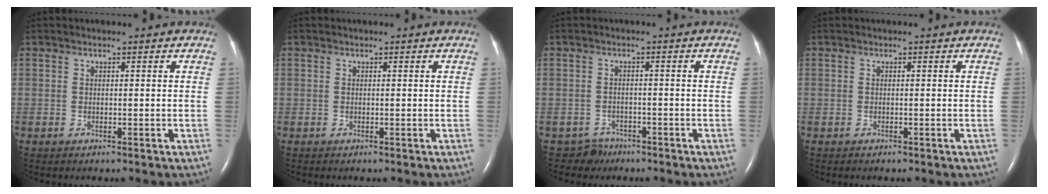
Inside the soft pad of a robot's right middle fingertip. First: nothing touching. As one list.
[{"total": 0.0}, {"total": 2.4, "force": [-1.8, 1.3, -0.9], "torque": [0.011, 0.005, -0.029]}, {"total": 0.0}]